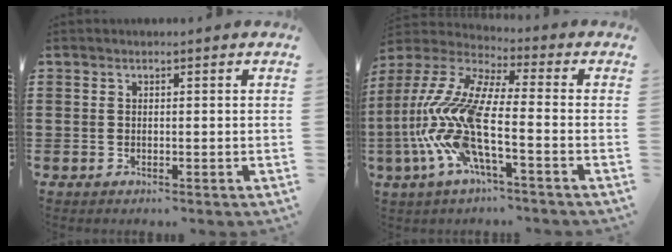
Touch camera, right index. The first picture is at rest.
{"total": 12.5, "force": [-5.1, 3.4, 10.9], "torque": [-0.278, -0.036, -0.118]}